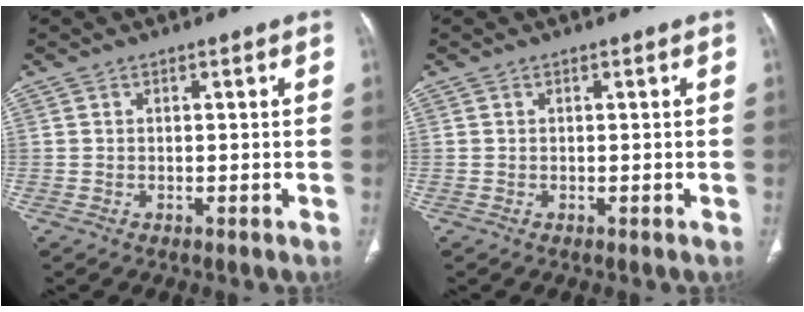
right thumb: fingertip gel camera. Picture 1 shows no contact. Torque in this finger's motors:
{"motor_torque": [0.05, 0.05, 0.05, -0.05, 0.00]}